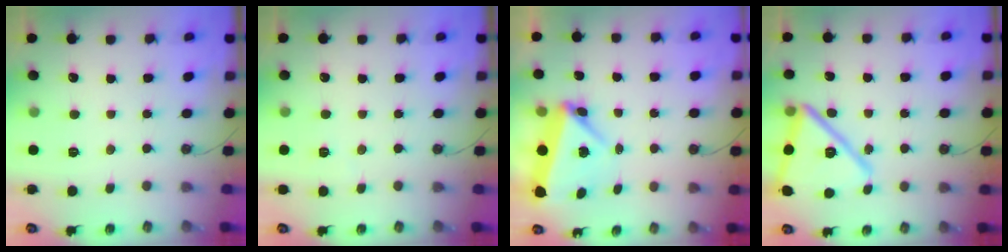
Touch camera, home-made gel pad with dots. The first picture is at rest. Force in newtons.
{"total": 2.9, "press": 1.5, "slide": 2.5}
{"total": 5.9, "press": 5.4, "slide": 2.4}
{"total": 18.9, "press": 18.9, "slide": 1.2}